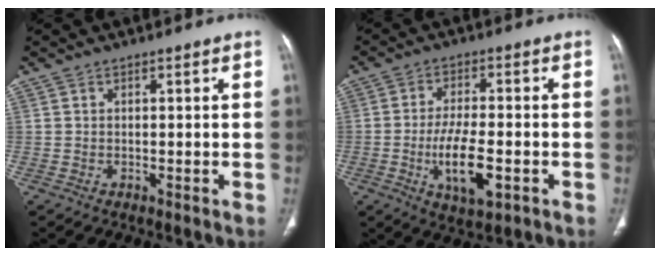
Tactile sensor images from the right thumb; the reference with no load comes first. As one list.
[{"total": 10.1, "force": [-3.0, 4.0, 8.8], "torque": [-0.156, 0.001, -0.048]}]